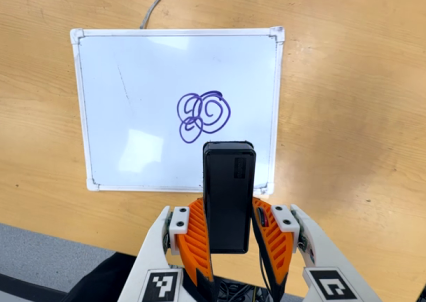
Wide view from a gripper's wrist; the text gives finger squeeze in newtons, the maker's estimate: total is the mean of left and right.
{"total": 4.3, "left": 2.9, "right": 5.7}